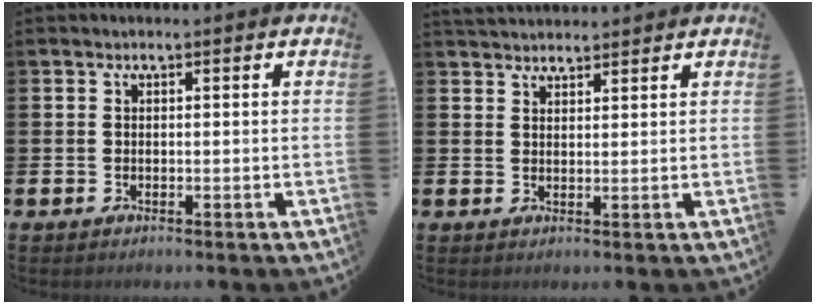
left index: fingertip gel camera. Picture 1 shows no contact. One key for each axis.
{"total": 1.6, "fx": 1.6, "fy": 0.4, "fz": 0.0, "tx": 0.013, "ty": -0.006, "tz": 0.026}